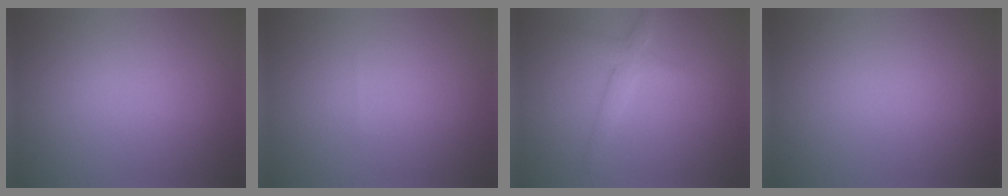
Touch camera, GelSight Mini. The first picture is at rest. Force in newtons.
{"total": 0.0}
{"total": 2.5, "press": 2.5, "slide": 0.1}
{"total": 0.0}